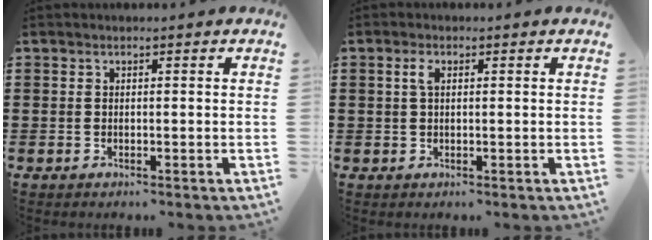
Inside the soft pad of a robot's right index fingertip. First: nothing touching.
{"total": 2.0, "force": [0.5, 0.9, 1.7], "torque": [-0.037, 0.006, 0.007]}